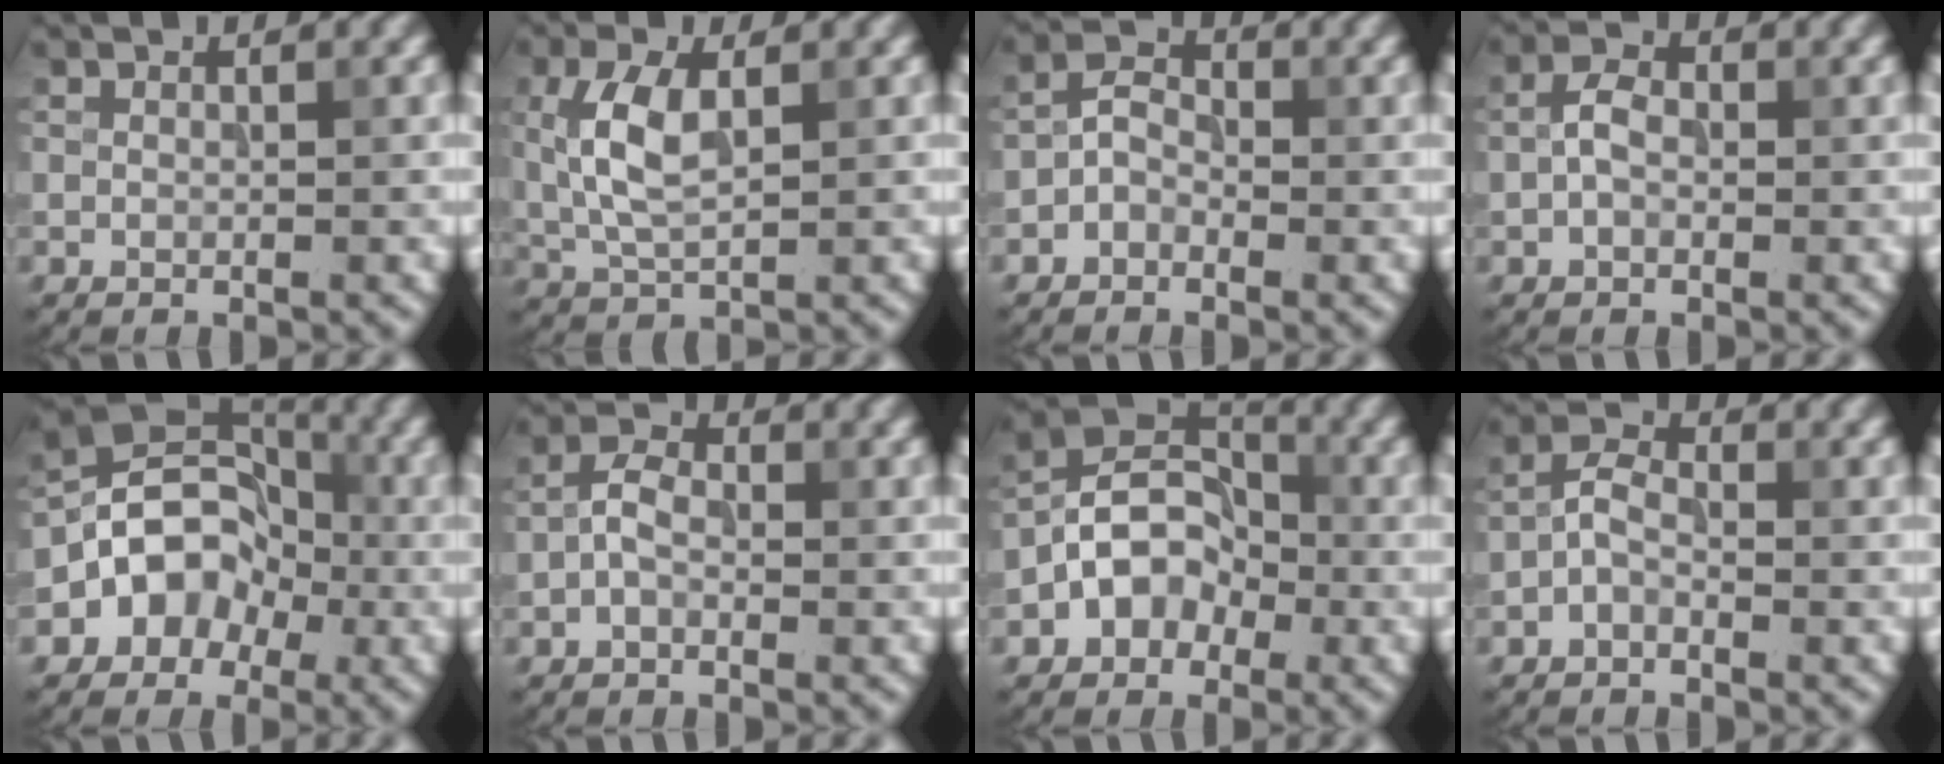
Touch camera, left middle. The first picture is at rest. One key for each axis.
{"total": 4.7, "fx": 0.7, "fy": 2.2, "fz": 4.1, "tx": -0.096, "ty": 0.006, "tz": 0.017}
{"total": 2.1, "fx": -1.1, "fy": 1.4, "fz": 1.1, "tx": -0.020, "ty": 0.010, "tz": -0.027}
{"total": 2.3, "fx": -0.4, "fy": 1.5, "fz": 1.6, "tx": -0.035, "ty": 0.007, "tz": -0.013}
{"total": 6.5, "fx": -2.0, "fy": 5.3, "fz": 3.2, "tx": -0.012, "ty": 0.015, "tz": -0.063}
{"total": 2.3, "fx": -0.8, "fy": 1.4, "fz": 1.7, "tx": -0.035, "ty": 0.008, "tz": -0.023}
{"total": 5.5, "fx": -2.0, "fy": 4.1, "fz": 3.0, "tx": -0.029, "ty": 0.012, "tz": -0.050}
{"total": 2.1, "fx": -1.0, "fy": 1.1, "fz": 1.4, "tx": -0.027, "ty": 0.008, "tz": -0.028}